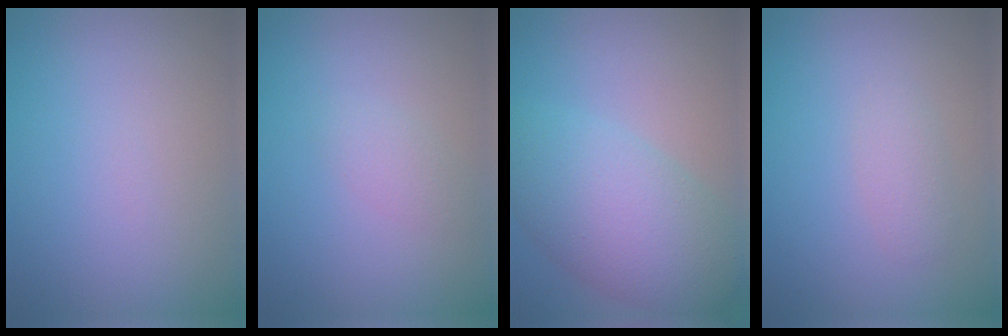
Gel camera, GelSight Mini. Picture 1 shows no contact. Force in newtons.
{"total": 1.3, "press": 1.3, "slide": 0.1}
{"total": 7.2, "press": 7.2, "slide": 0.2}
{"total": 1.4, "press": 1.4, "slide": 0.1}